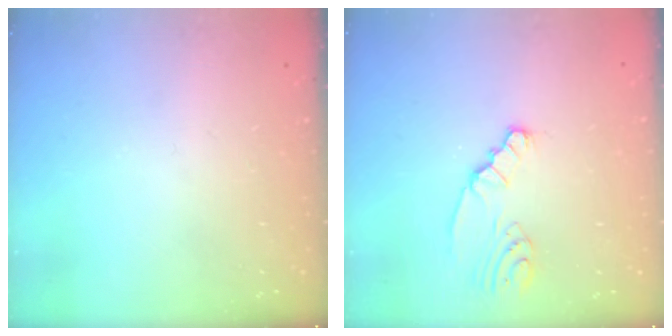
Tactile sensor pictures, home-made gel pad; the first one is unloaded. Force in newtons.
{"total": 2.2, "press": 2.2, "slide": 0.1}